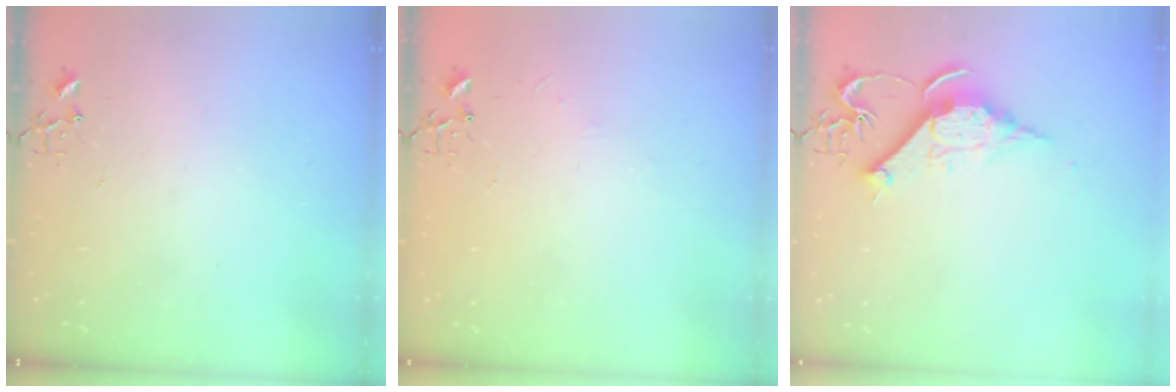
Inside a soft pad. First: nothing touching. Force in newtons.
{"total": 2.7, "press": 2.7, "slide": 0.4}
{"total": 11.7, "press": 11.6, "slide": 1.3}